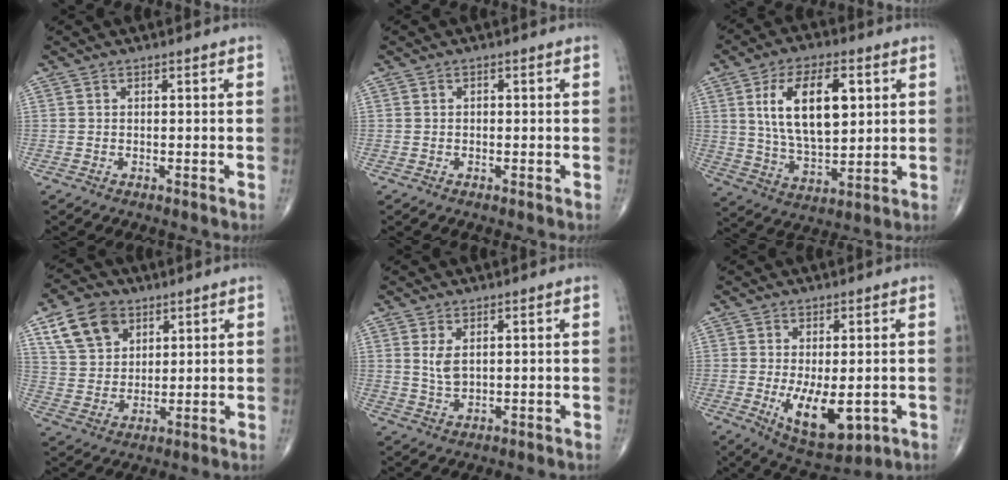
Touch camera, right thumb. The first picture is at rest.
{"total": 0.6, "force": [0.0, 0.4, 0.4], "torque": [-0.005, 0.001, 0.000]}
{"total": 16.4, "force": [4.3, 8.2, 13.5], "torque": [-0.220, -0.013, 0.085]}
{"total": 11.1, "force": [5.7, 7.7, 5.6], "torque": [-0.081, -0.017, 0.113]}
{"total": 2.6, "force": [0.9, 1.3, 2.0], "torque": [-0.038, -0.006, 0.024]}
{"total": 10.8, "force": [-2.3, 4.9, 9.3], "torque": [-0.135, -0.019, -0.019]}